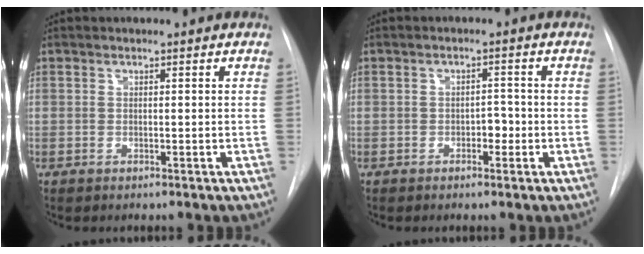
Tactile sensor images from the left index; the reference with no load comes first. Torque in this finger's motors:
{"motor_torque": [0.07, 0.04, 0.00, 0.00]}